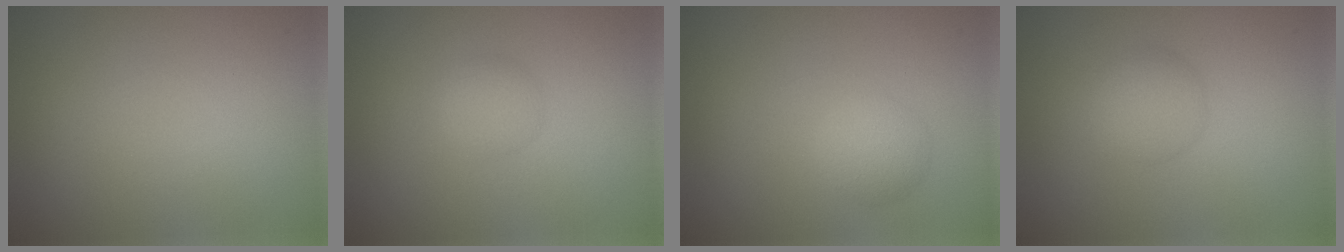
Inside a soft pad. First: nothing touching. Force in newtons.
{"total": 1.5, "press": 1.5, "slide": 0.1}
{"total": 2.1, "press": 2.1, "slide": 0.1}
{"total": 2.5, "press": 2.5, "slide": 0.1}